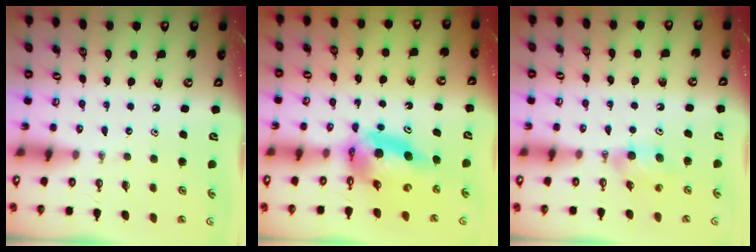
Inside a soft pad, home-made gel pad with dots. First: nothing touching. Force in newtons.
{"total": 11.0, "press": 11.0, "slide": 1.0}
{"total": 4.8, "press": 4.8, "slide": 0.5}